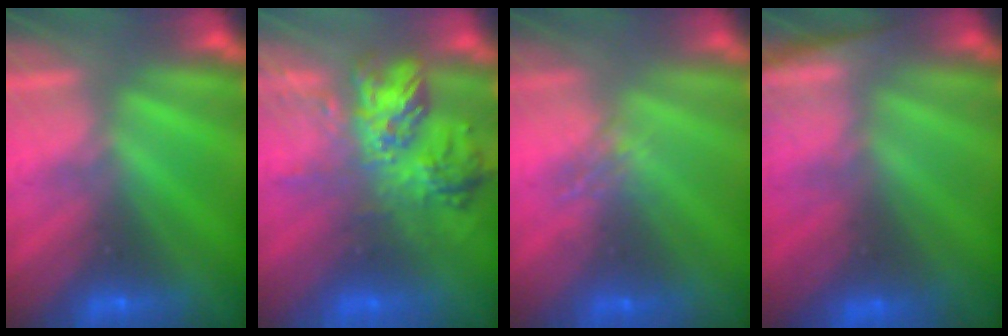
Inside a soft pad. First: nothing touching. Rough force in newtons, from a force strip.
{"total": 9.0}
{"total": 1.6}
{"total": 10.8}